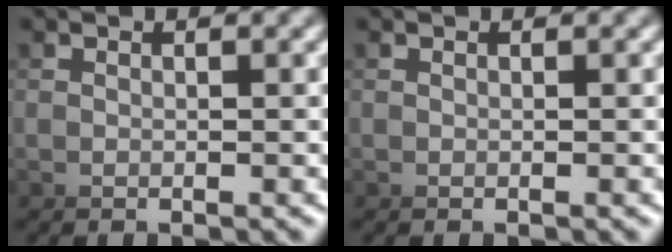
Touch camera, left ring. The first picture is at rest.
{"total": 0.0}